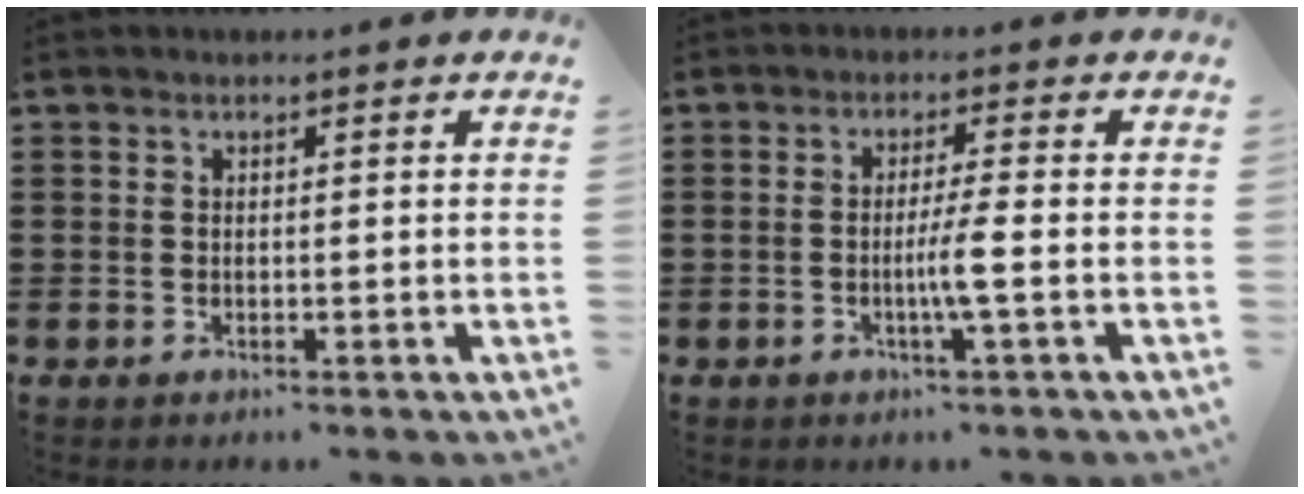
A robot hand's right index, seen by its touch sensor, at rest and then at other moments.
{"total": 4.1, "force": [-1.0, -0.6, 3.9], "torque": [-0.077, -0.013, -0.025]}